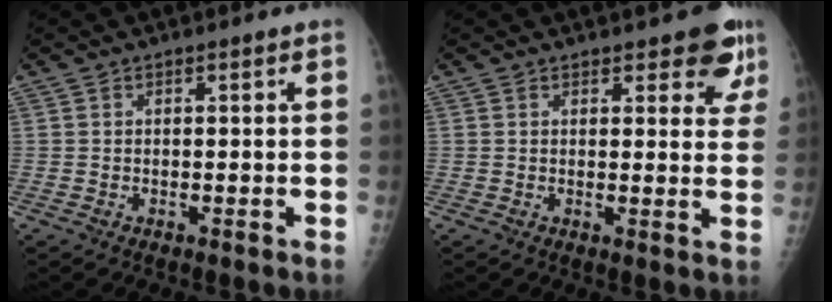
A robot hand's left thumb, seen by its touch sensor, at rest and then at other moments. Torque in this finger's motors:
{"motor_torque": [1.40, 1.18, 0.23, -0.34, 0.00]}